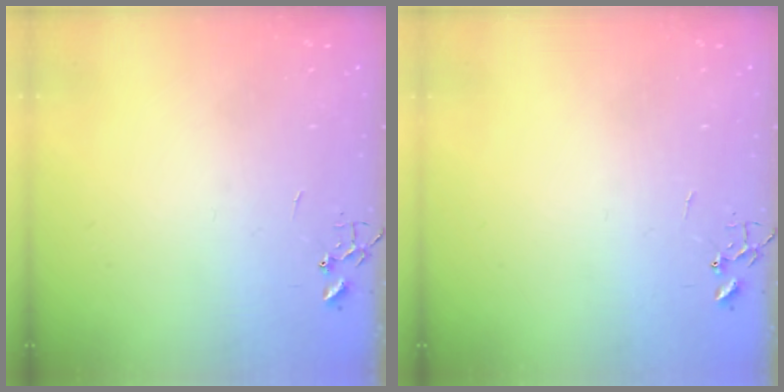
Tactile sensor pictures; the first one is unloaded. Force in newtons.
{"total": 0.0}